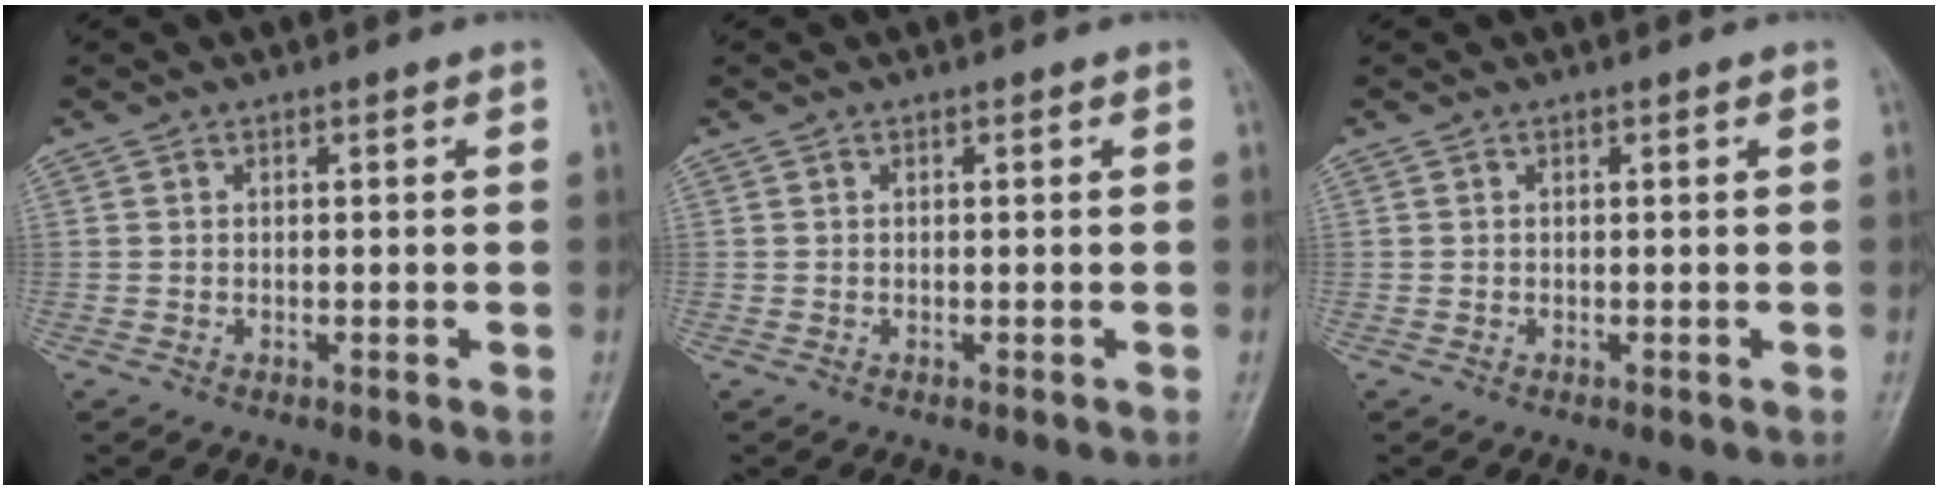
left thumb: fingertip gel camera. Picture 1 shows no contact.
{"total": 0.0}
{"total": 0.0}